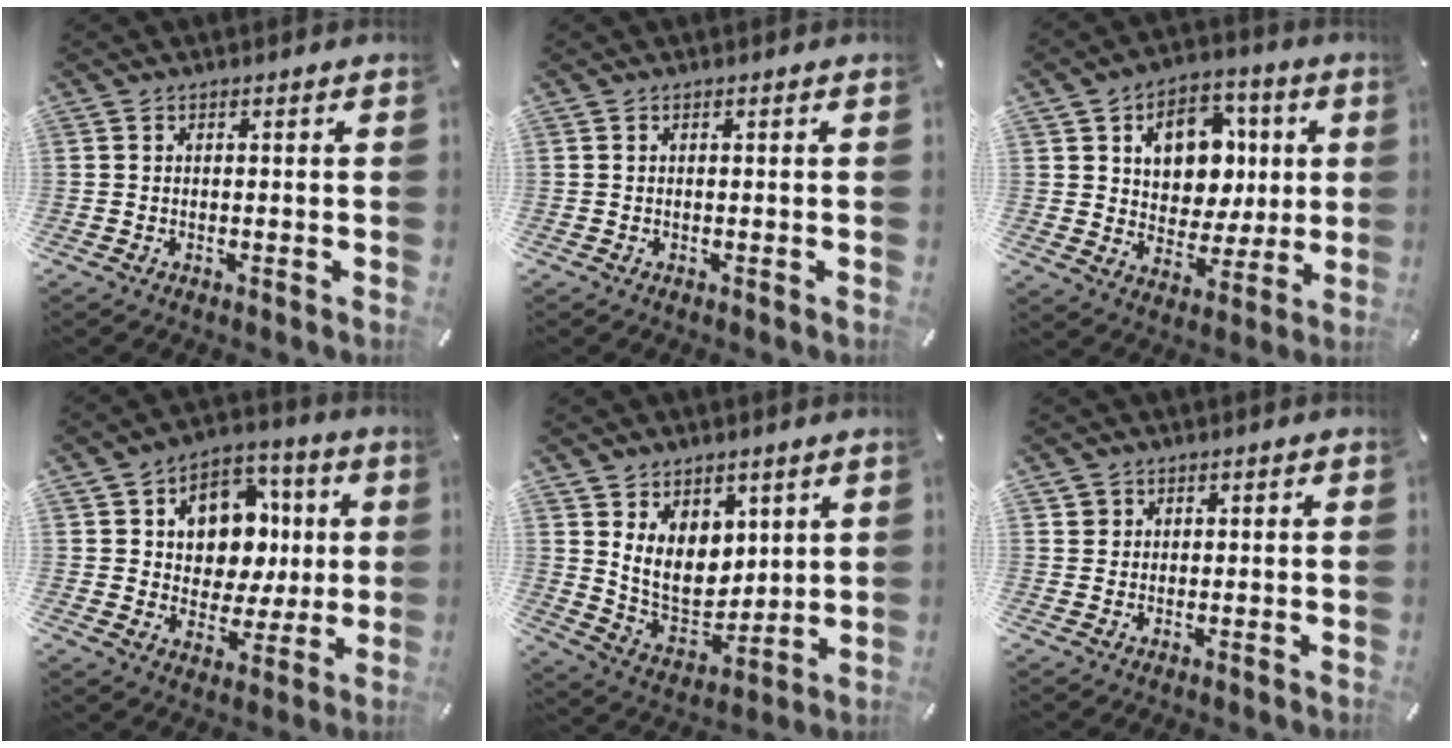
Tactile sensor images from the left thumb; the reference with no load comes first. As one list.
[{"total": 0.0}, {"total": 12.2, "force": [3.1, 10.4, 5.6], "torque": [-0.083, -0.013, 0.063]}, {"total": 11.4, "force": [1.7, 10.1, 5.2], "torque": [-0.076, -0.009, 0.038]}, {"total": 11.0, "force": [4.3, 8.9, 4.9], "torque": [-0.107, -0.036, 0.085]}, {"total": 2.3, "force": [0.8, 2.1, 0.2], "torque": [0.001, 0.001, 0.011]}]